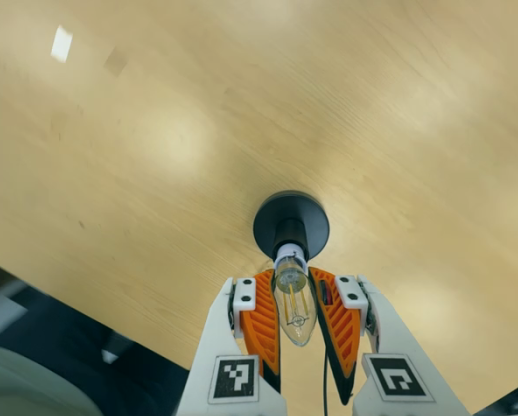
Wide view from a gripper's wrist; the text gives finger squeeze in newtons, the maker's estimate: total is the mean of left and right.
{"total": 21.1, "left": 21.0, "right": 21.1}